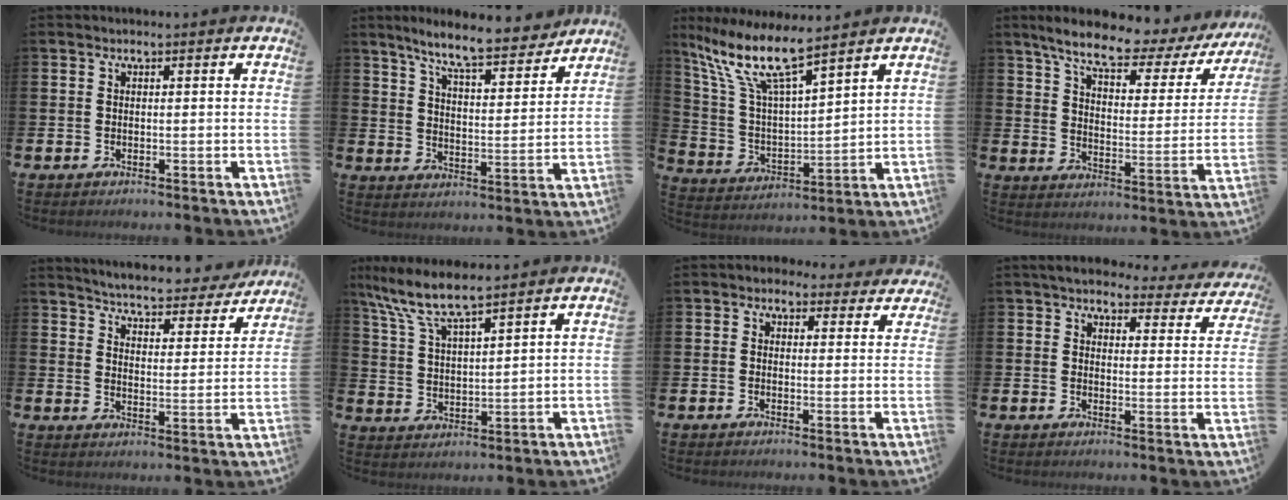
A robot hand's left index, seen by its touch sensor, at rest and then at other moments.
{"total": 9.1, "force": [8.3, 1.2, 3.7], "torque": [-0.085, -0.047, 0.144]}
{"total": 10.3, "force": [8.2, 1.7, 6.0], "torque": [-0.150, -0.040, 0.139]}
{"total": 8.5, "force": [7.1, 1.9, 4.4], "torque": [-0.111, -0.040, 0.115]}
{"total": 5.1, "force": [4.9, 0.5, 1.1], "torque": [-0.037, -0.039, 0.080]}
{"total": 7.3, "force": [6.4, 0.9, 3.5], "torque": [-0.094, -0.027, 0.111]}
{"total": 2.4, "force": [1.9, 1.4, 0.0], "torque": [-0.007, -0.004, 0.031]}
{"total": 4.6, "force": [4.2, 1.6, 1.0], "torque": [-0.028, -0.028, 0.071]}